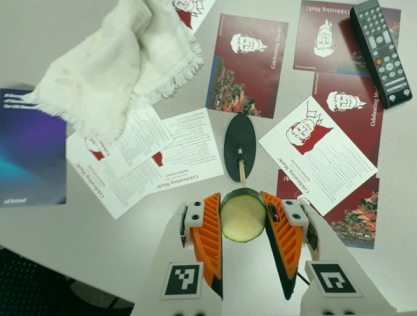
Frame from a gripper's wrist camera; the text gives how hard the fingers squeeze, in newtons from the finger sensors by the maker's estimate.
{"total": 12.3, "left": 12.6, "right": 12.1}